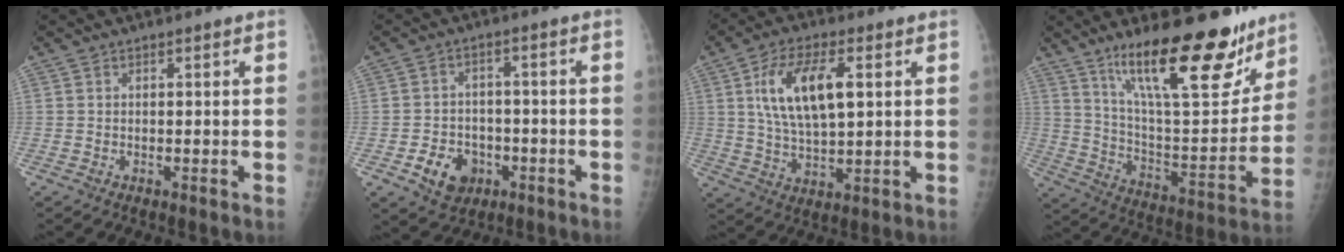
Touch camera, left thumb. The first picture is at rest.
{"total": 7.8, "force": [-3.3, 6.2, 3.4], "torque": [-0.030, 0.021, -0.047]}
{"total": 13.0, "force": [3.5, 5.7, 11.1], "torque": [-0.201, -0.006, 0.068]}
{"total": 24.2, "force": [16.2, 7.3, 16.3], "torque": [-0.211, -0.088, 0.268]}